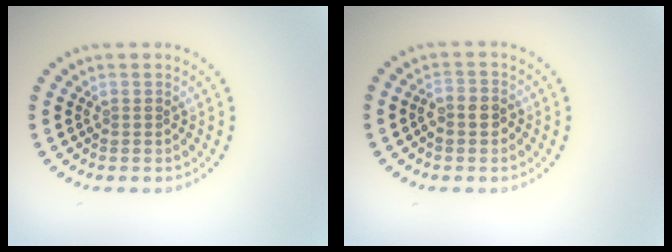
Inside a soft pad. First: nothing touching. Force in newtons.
{"total": 2.0, "press": 1.9, "slide": 0.8}